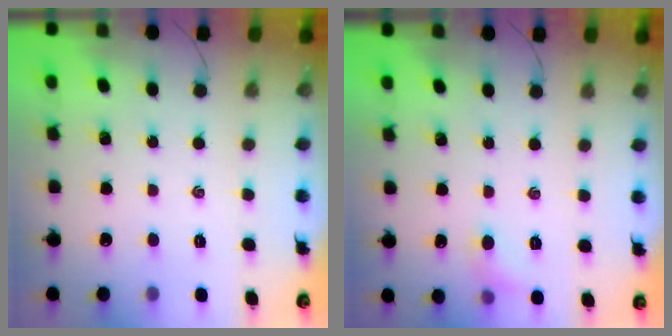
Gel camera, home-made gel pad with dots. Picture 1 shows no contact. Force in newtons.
{"total": 6.0, "press": 5.8, "slide": 1.6}